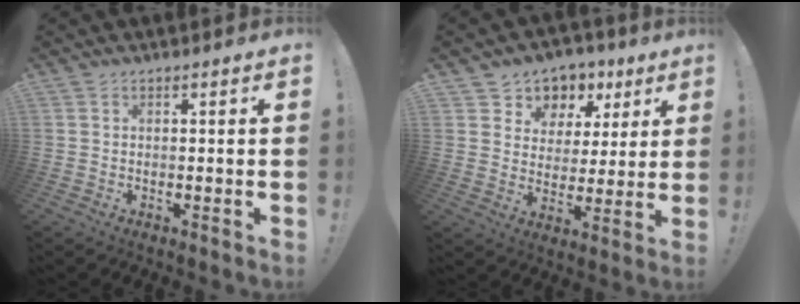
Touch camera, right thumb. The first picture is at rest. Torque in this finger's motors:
{"motor_torque": [-0.36, 0.91, -0.16, 0.23, 0.04]}